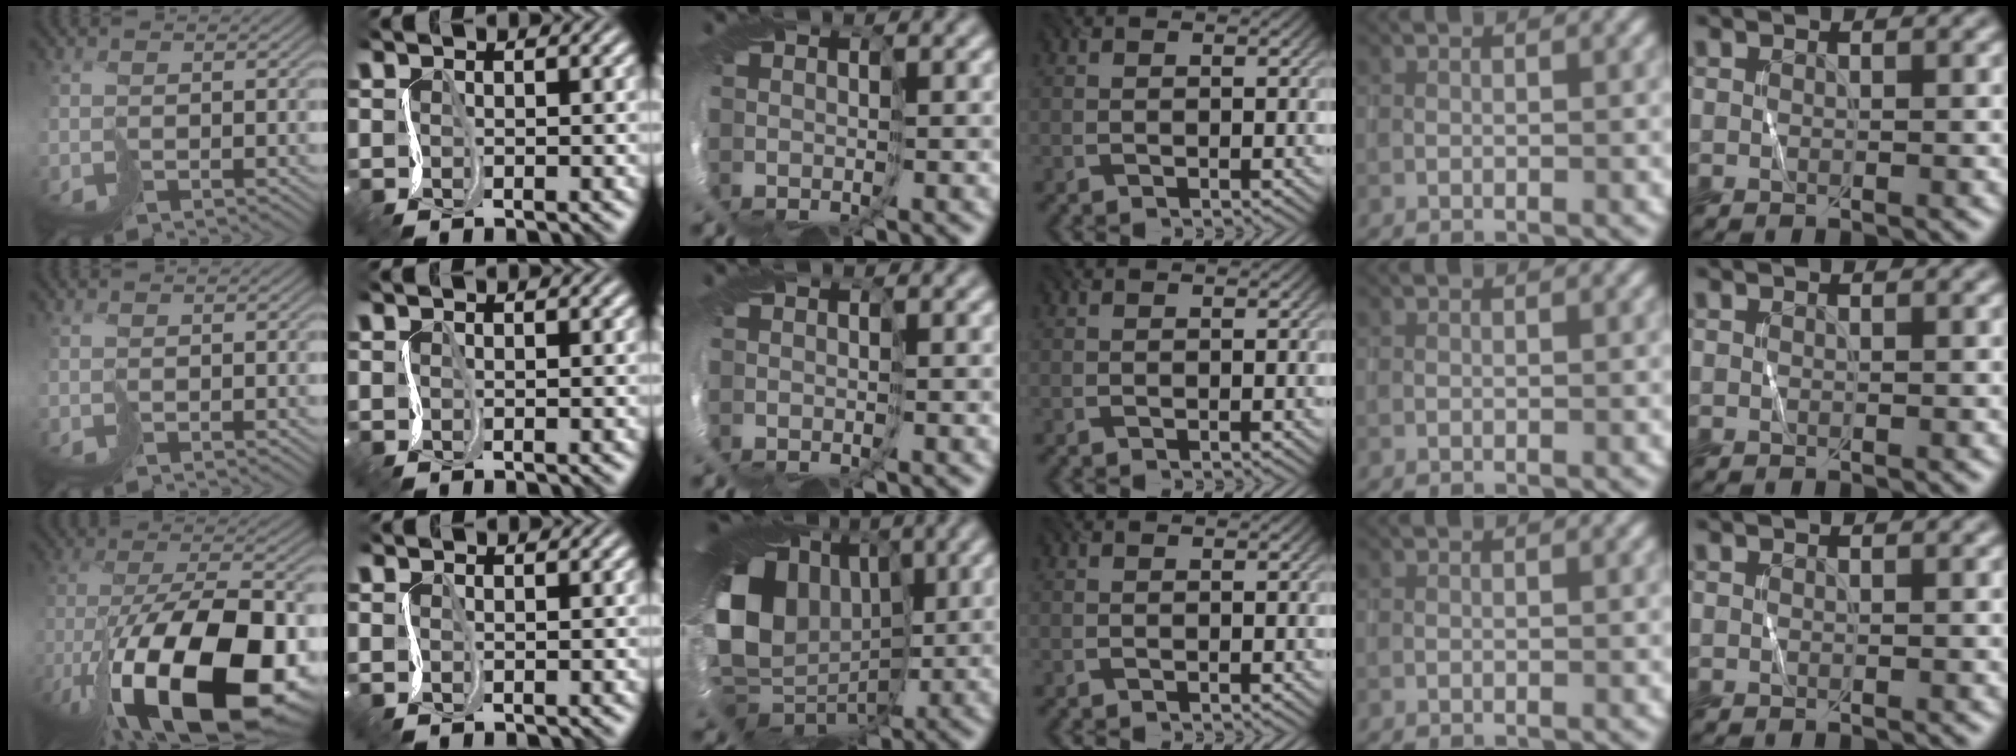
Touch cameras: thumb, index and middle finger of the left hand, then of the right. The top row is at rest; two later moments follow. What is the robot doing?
{"motion": "cut", "object": "wrapping paper"}